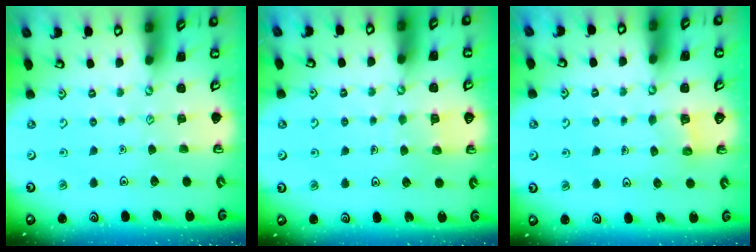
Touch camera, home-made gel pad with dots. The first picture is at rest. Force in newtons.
{"total": 4.4, "press": 4.4, "slide": 0.3}
{"total": 2.5, "press": 2.5, "slide": 0.1}